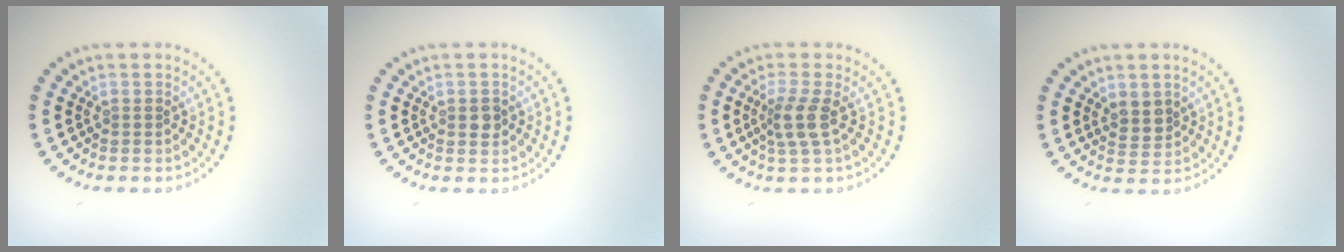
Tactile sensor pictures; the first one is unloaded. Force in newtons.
{"total": 1.2, "press": 1.2, "slide": 0.2}
{"total": 2.6, "press": 2.1, "slide": 1.6}
{"total": 2.0, "press": 1.8, "slide": 0.8}